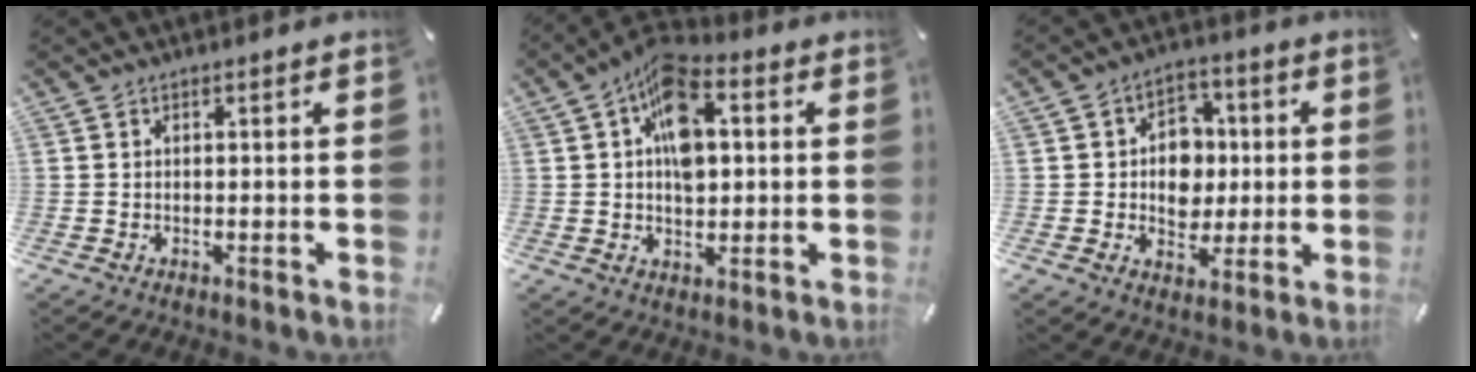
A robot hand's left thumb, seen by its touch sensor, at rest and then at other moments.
{"total": 11.9, "force": [2.7, 7.4, 8.9], "torque": [-0.143, 0.000, 0.050]}
{"total": 9.3, "force": [0.0, 8.4, 4.1], "torque": [-0.045, 0.008, 0.002]}